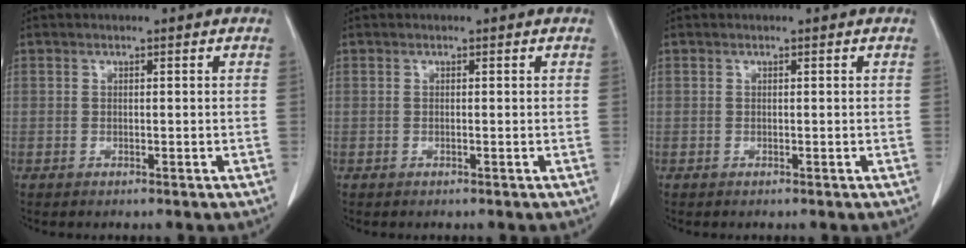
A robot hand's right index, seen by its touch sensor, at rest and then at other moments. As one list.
[{"total": 0.0}, {"total": 0.0}]